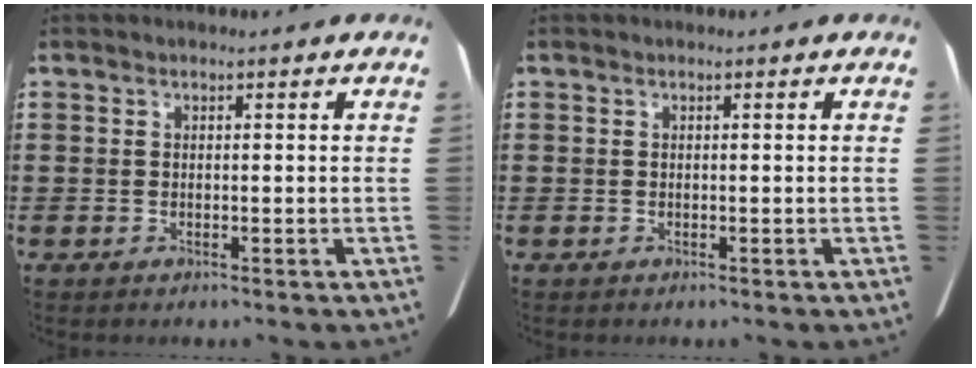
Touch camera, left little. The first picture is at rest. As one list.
[{"total": 0.0}]